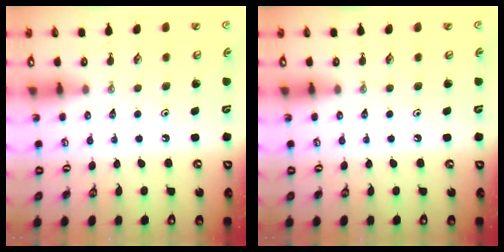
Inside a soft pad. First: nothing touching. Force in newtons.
{"total": 0.0}